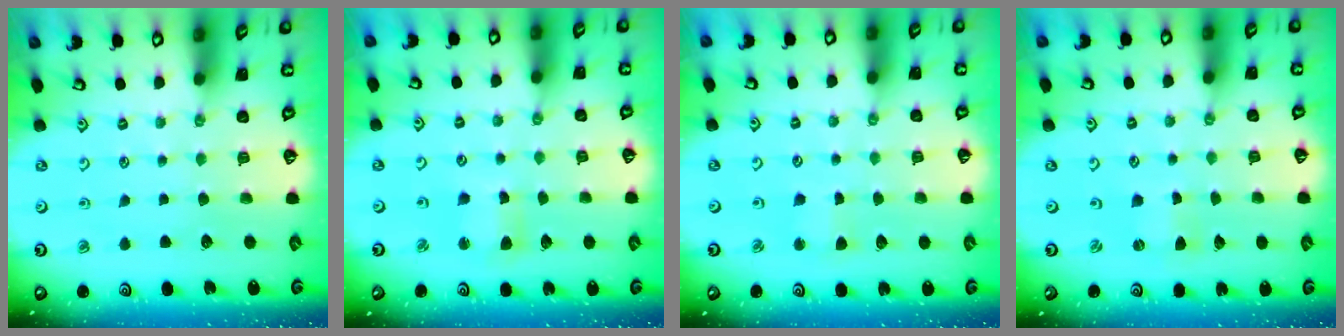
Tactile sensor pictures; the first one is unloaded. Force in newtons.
{"total": 5.3, "press": 5.3, "slide": 0.8}
{"total": 2.7, "press": 2.7, "slide": 0.3}
{"total": 0.0}